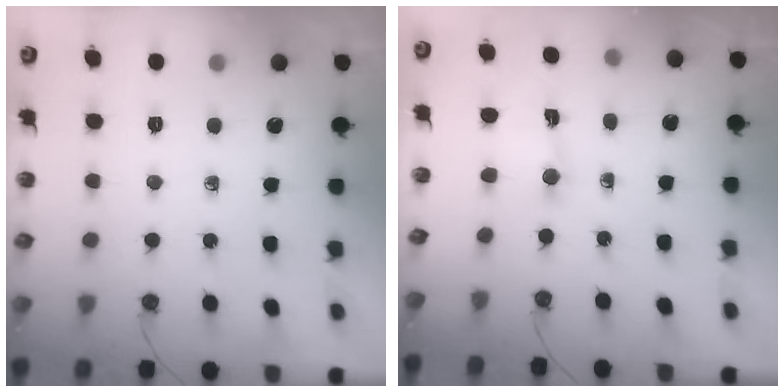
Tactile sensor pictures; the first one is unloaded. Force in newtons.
{"total": 0.8, "press": 0.7, "slide": 0.5}